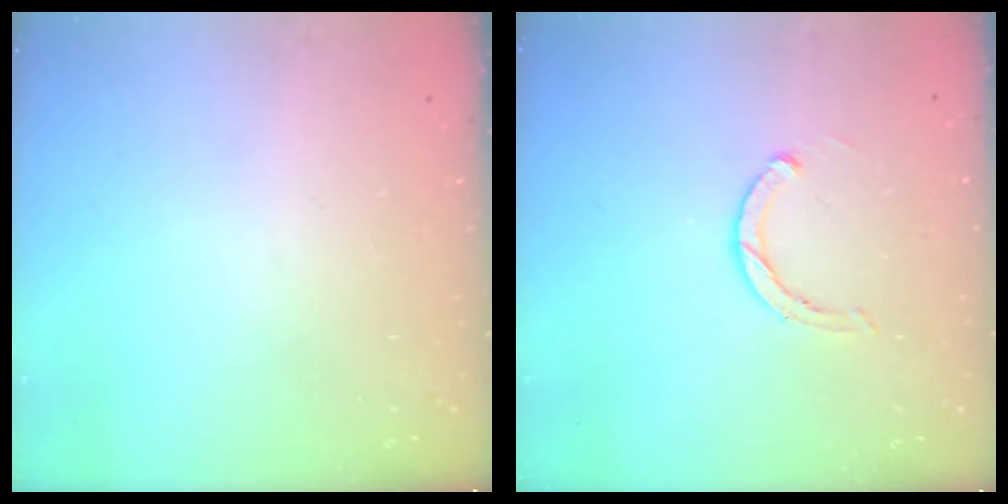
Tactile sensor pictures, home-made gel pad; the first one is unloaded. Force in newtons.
{"total": 2.8, "press": 2.8, "slide": 0.2}